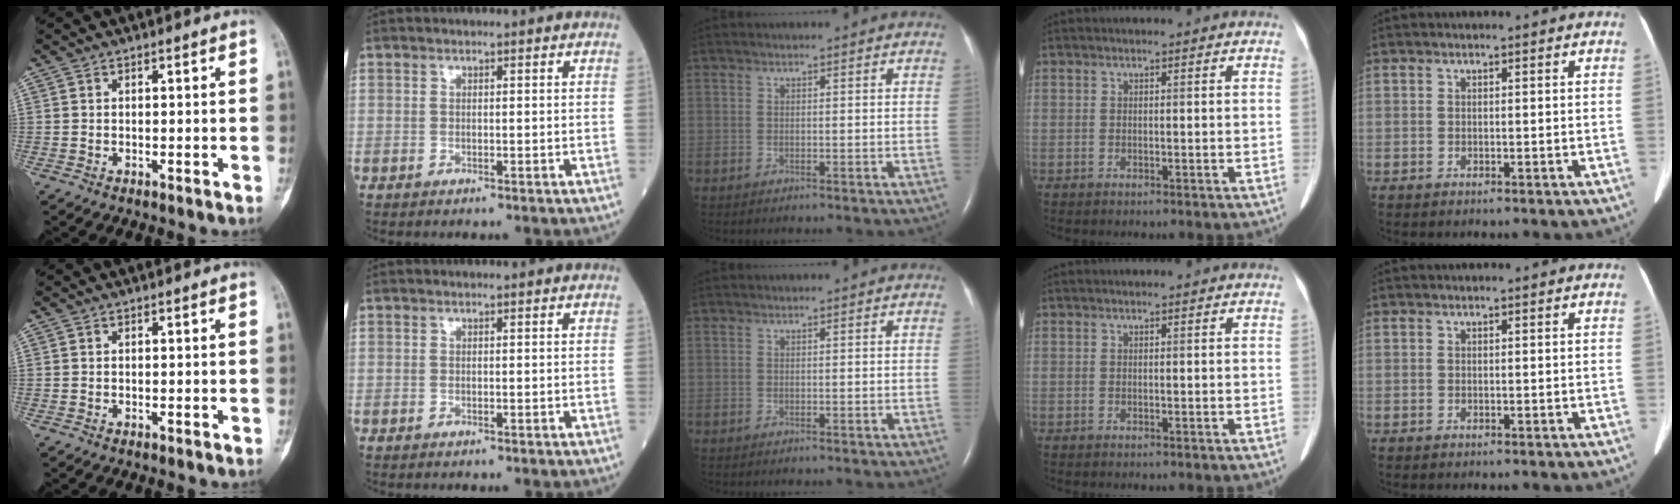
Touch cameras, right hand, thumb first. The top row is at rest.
{}